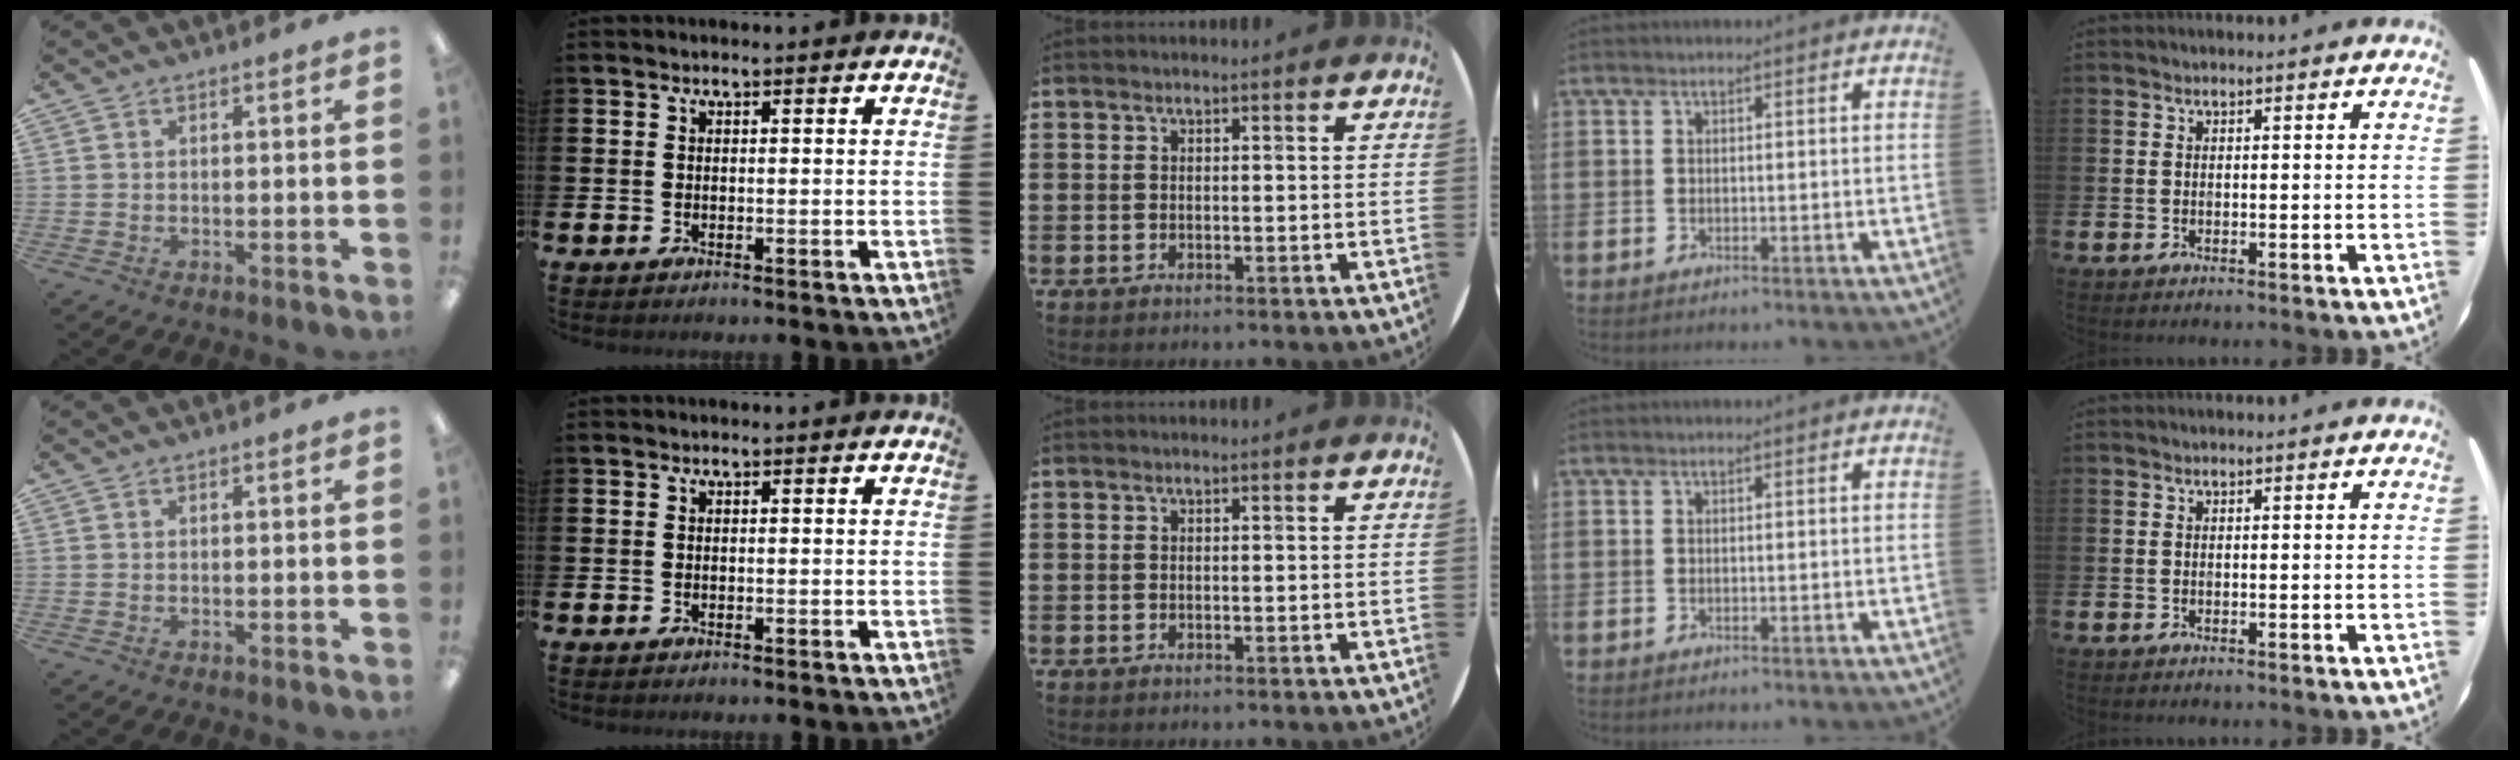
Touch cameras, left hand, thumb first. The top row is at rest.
{}